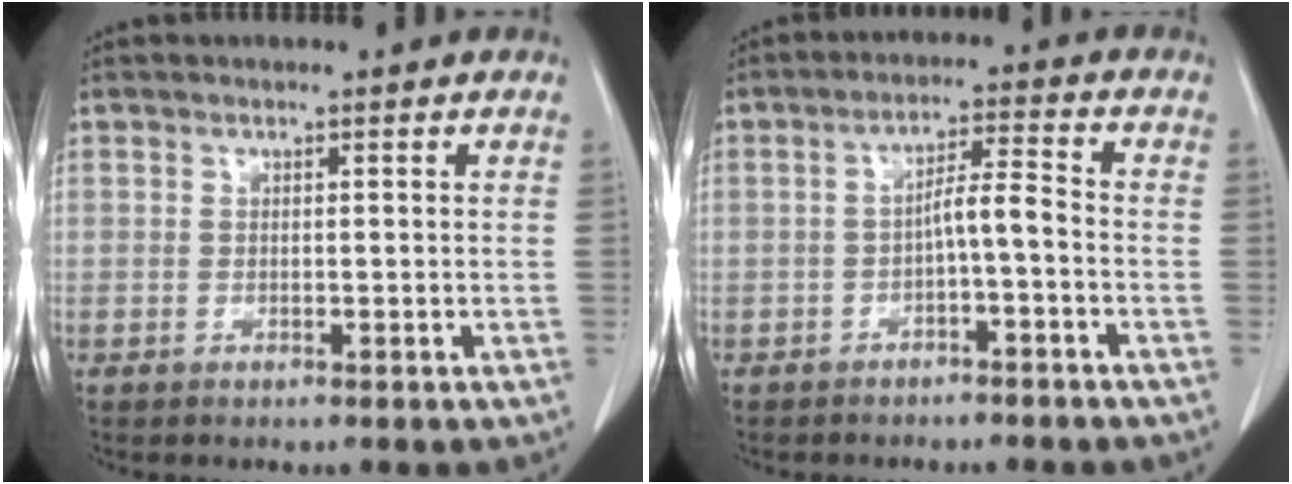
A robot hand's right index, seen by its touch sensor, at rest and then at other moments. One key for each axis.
{"total": 4.3, "fx": -1.5, "fy": 0.5, "fz": 4.0, "tx": -0.069, "ty": 0.017, "tz": -0.023}